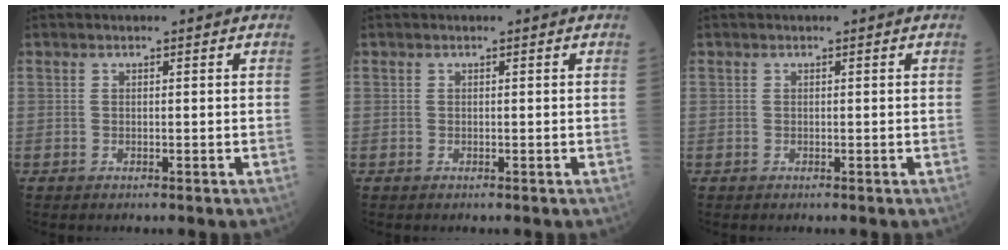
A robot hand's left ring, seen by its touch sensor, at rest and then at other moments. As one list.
[{"total": 0.0}, {"total": 0.0}]